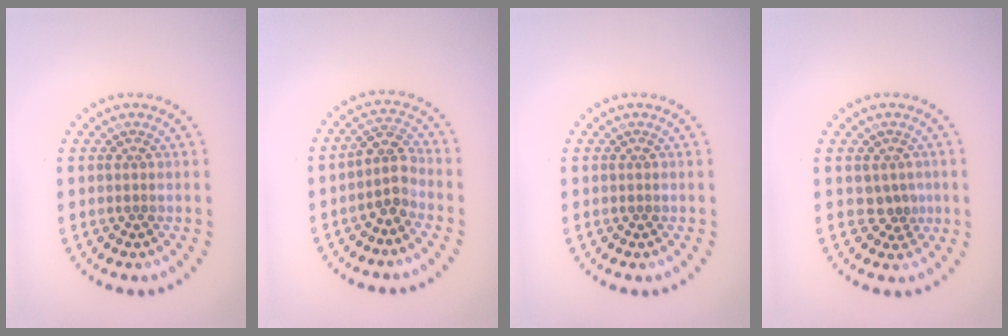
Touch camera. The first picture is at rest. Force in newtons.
{"total": 2.7, "press": 2.1, "slide": 1.6}
{"total": 0.0}
{"total": 1.5, "press": 1.2, "slide": 0.9}